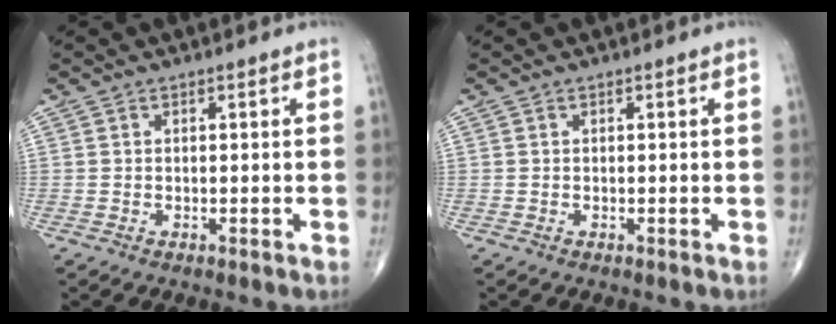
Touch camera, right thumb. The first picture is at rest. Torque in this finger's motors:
{"motor_torque": [0.00, 0.00, 0.00, 0.00, 0.00]}